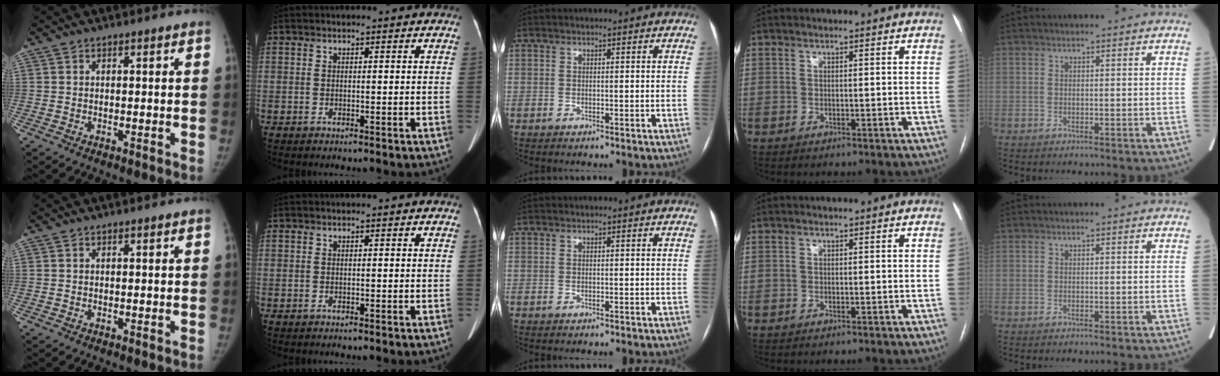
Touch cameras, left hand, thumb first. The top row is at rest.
{}